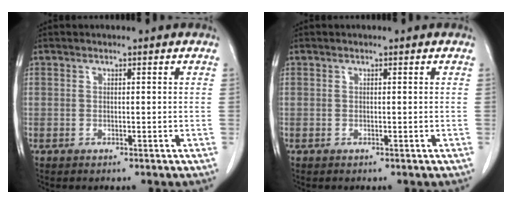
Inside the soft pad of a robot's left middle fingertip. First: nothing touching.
{"total": 0.0}